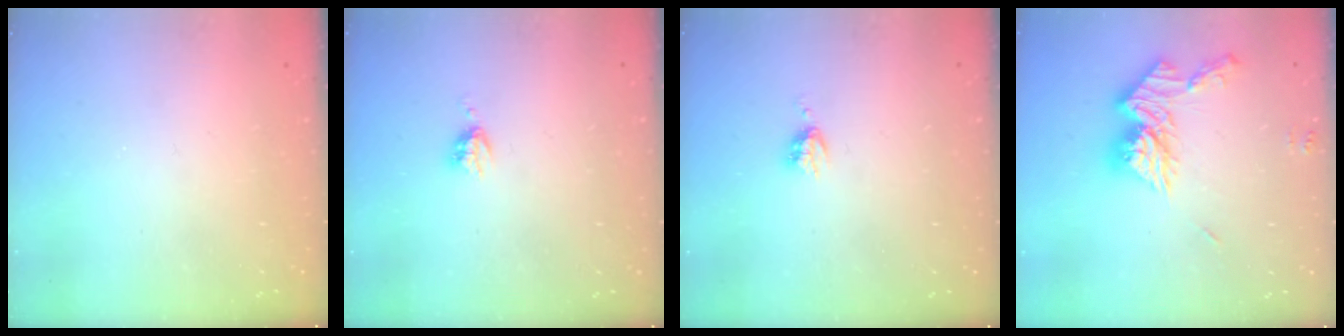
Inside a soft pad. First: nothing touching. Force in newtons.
{"total": 3.1, "press": 3.0, "slide": 0.4}
{"total": 3.3, "press": 3.3, "slide": 0.5}
{"total": 14.2, "press": 14.2, "slide": 1.3}